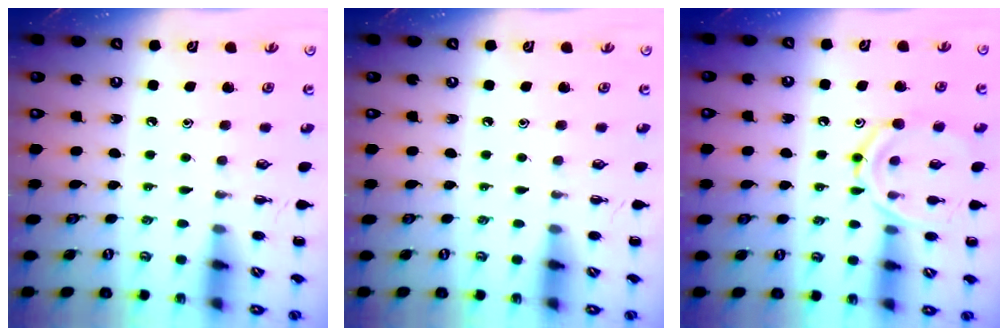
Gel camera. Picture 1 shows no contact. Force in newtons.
{"total": 0.0}
{"total": 13.7, "press": 13.6, "slide": 1.1}